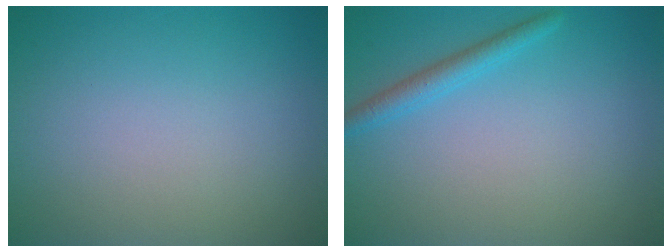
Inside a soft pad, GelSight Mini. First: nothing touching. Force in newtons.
{"total": 1.9, "press": 1.9, "slide": 0.2}